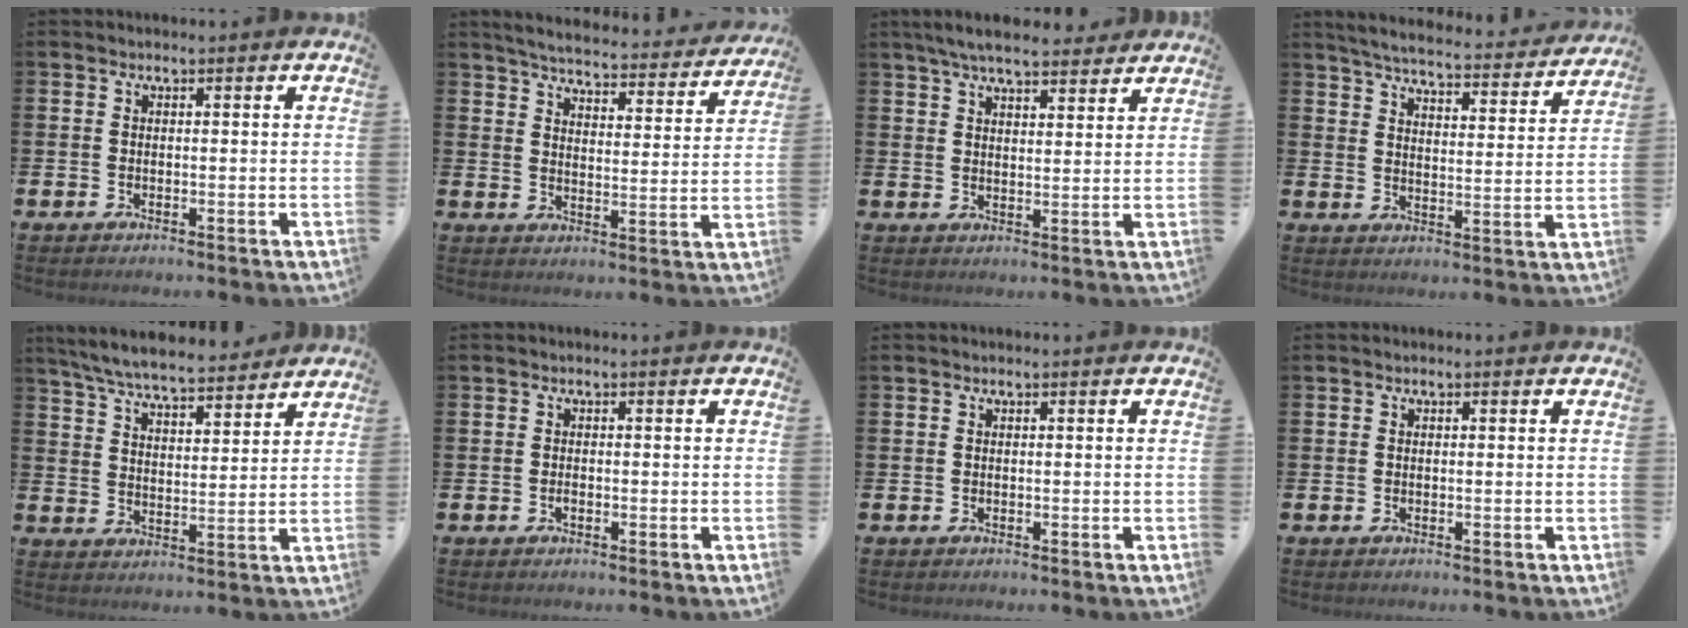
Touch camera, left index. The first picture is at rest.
{"total": 5.0, "force": [4.8, 0.5, 1.4], "torque": [-0.041, -0.037, 0.076]}
{"total": 6.0, "force": [5.6, 1.0, 1.8], "torque": [-0.048, -0.017, 0.101]}
{"total": 5.4, "force": [5.2, 0.4, 1.4], "torque": [-0.043, -0.040, 0.085]}
{"total": 7.0, "force": [6.7, 0.9, 2.1], "torque": [-0.069, -0.037, 0.118]}
{"total": 0.6, "force": [-0.3, 0.3, 0.4], "torque": [-0.009, -0.001, -0.006]}
{"total": 0.0}
{"total": 0.0}